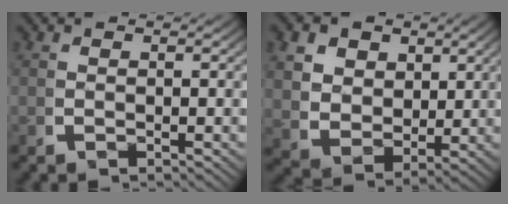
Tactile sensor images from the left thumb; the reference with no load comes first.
{"total": 7.2, "force": [1.0, 5.8, 4.1], "torque": [-0.099, -0.039, 0.028]}